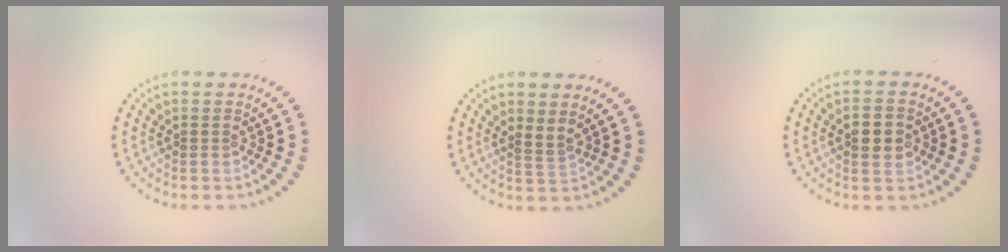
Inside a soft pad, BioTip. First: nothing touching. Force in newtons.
{"total": 1.0, "press": 0.7, "slide": 0.7}
{"total": 2.9, "press": 2.9, "slide": 0.1}